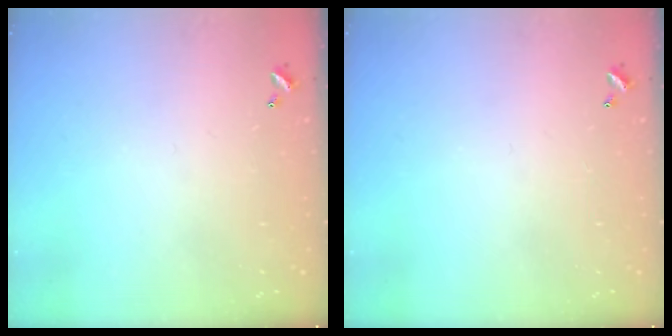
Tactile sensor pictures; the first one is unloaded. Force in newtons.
{"total": 0.0}